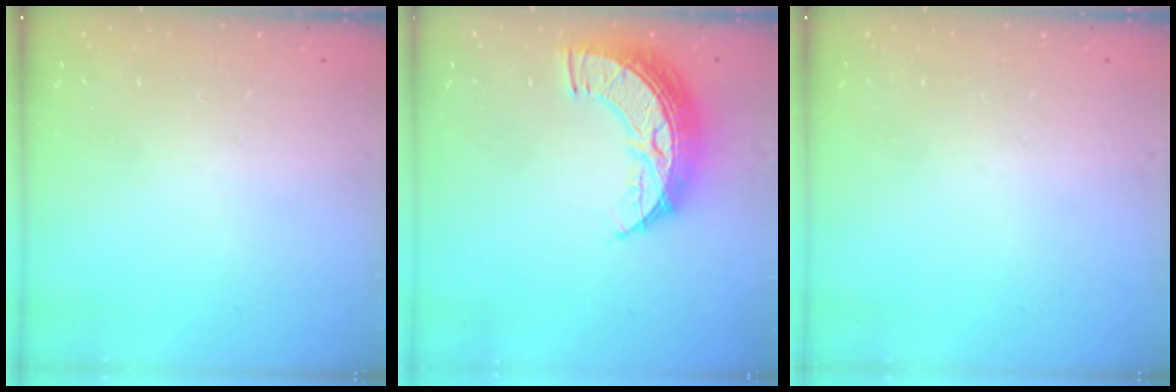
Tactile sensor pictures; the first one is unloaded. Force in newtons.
{"total": 12.2, "press": 12.2, "slide": 0.9}
{"total": 0.0}